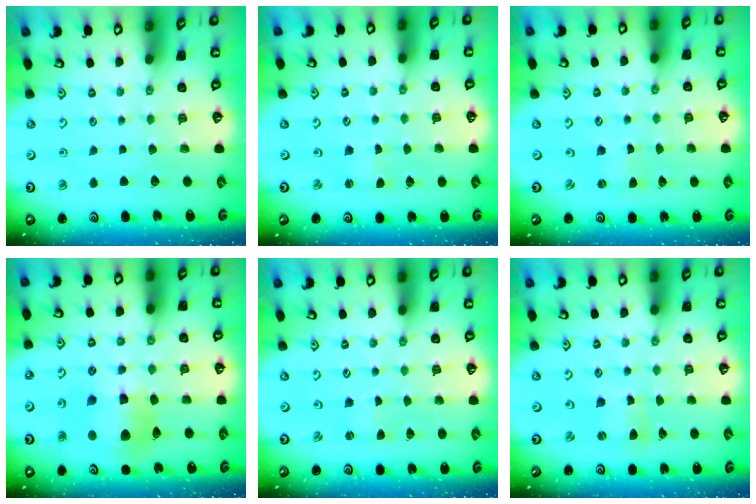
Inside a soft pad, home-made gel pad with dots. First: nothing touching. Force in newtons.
{"total": 0.0}
{"total": 0.0}
{"total": 12.1, "press": 11.9, "slide": 1.8}
{"total": 0.0}
{"total": 2.3, "press": 2.3, "slide": 0.3}